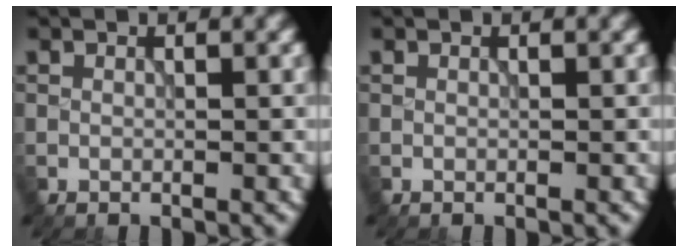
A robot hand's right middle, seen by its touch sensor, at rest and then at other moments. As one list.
[{"total": 0.0}]